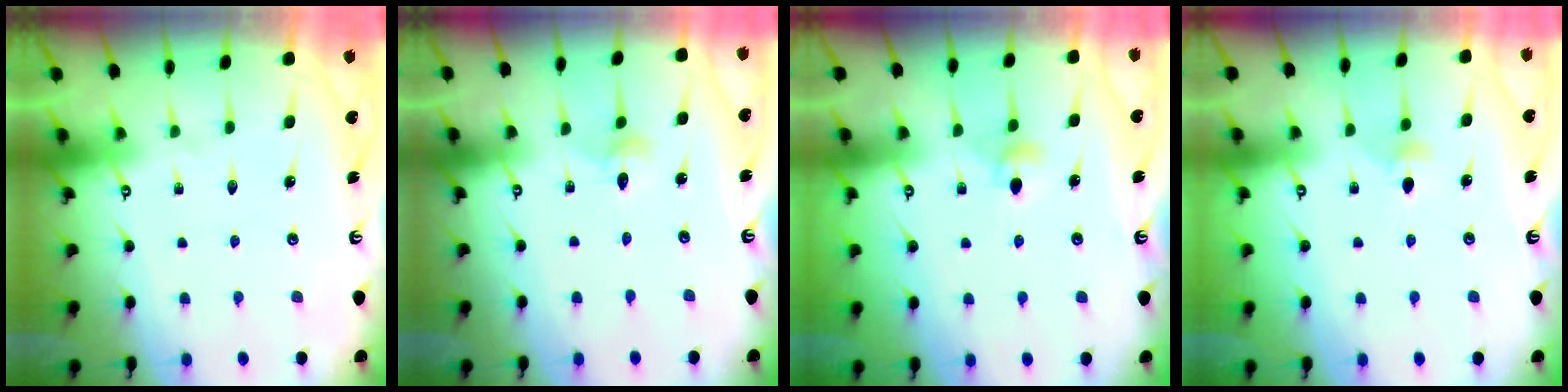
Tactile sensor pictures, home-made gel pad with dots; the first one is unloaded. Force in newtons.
{"total": 2.8, "press": 2.8, "slide": 0.3}
{"total": 3.8, "press": 3.8, "slide": 0.6}
{"total": 4.6, "press": 4.5, "slide": 0.9}